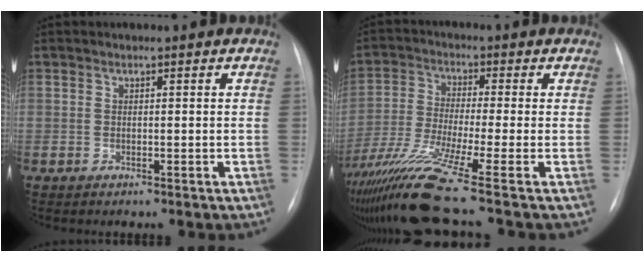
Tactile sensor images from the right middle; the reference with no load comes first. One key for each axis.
{"total": 11.8, "fx": -8.2, "fy": -2.2, "fz": 8.3, "tx": -0.168, "ty": -0.036, "tz": -0.153}